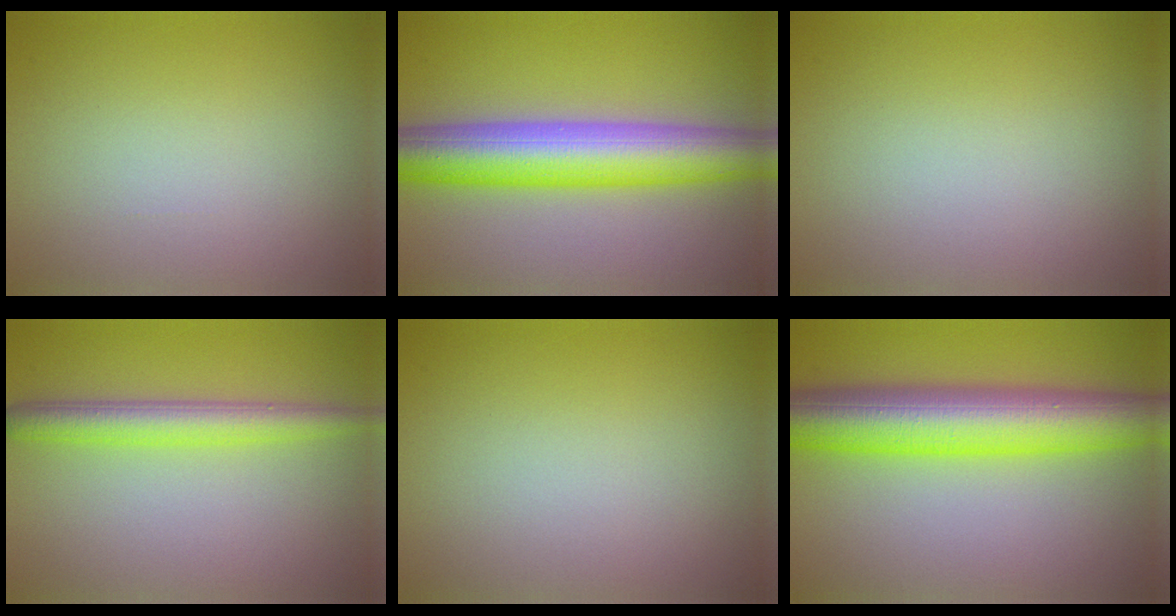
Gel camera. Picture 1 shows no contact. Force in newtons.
{"total": 9.6, "press": 9.6, "slide": 0.1}
{"total": 0.0}
{"total": 3.7, "press": 3.7, "slide": 0.2}
{"total": 0.0}
{"total": 9.7, "press": 9.7, "slide": 0.1}